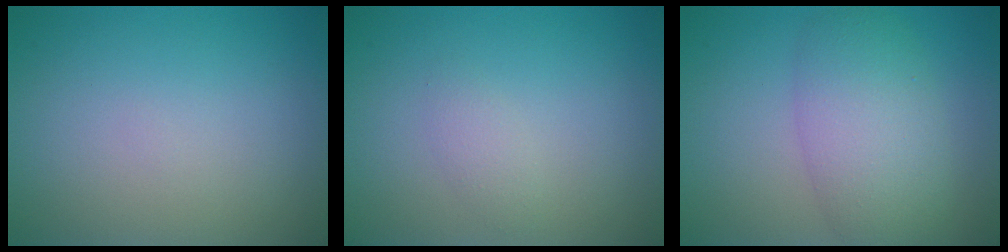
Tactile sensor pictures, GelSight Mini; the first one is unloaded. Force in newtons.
{"total": 1.1, "press": 1.1, "slide": 0.1}
{"total": 5.9, "press": 5.9, "slide": 0.1}